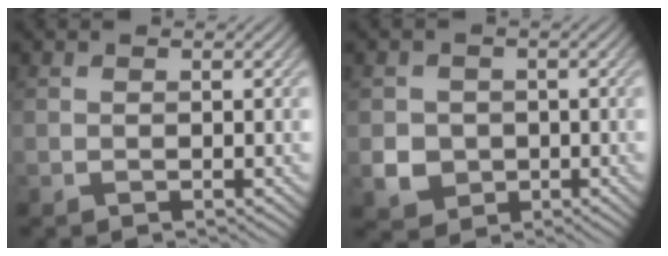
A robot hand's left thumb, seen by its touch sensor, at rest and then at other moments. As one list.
[{"total": 4.1, "force": [-0.7, 3.8, 1.3], "torque": [-0.034, -0.011, -0.021]}]